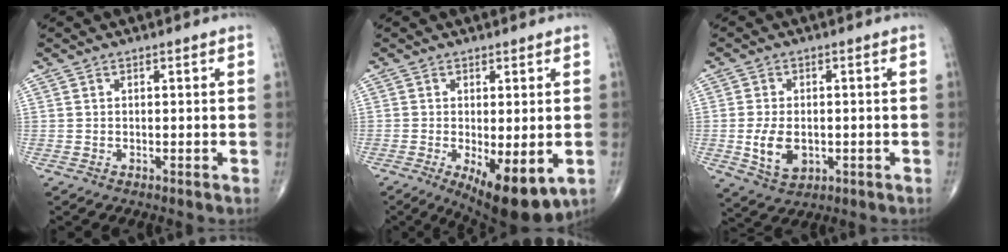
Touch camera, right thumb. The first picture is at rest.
{"total": 11.2, "force": [-3.6, 4.1, 9.8], "torque": [-0.139, -0.023, -0.044]}
{"total": 7.4, "force": [-1.2, 4.8, 5.5], "torque": [-0.093, -0.007, -0.012]}